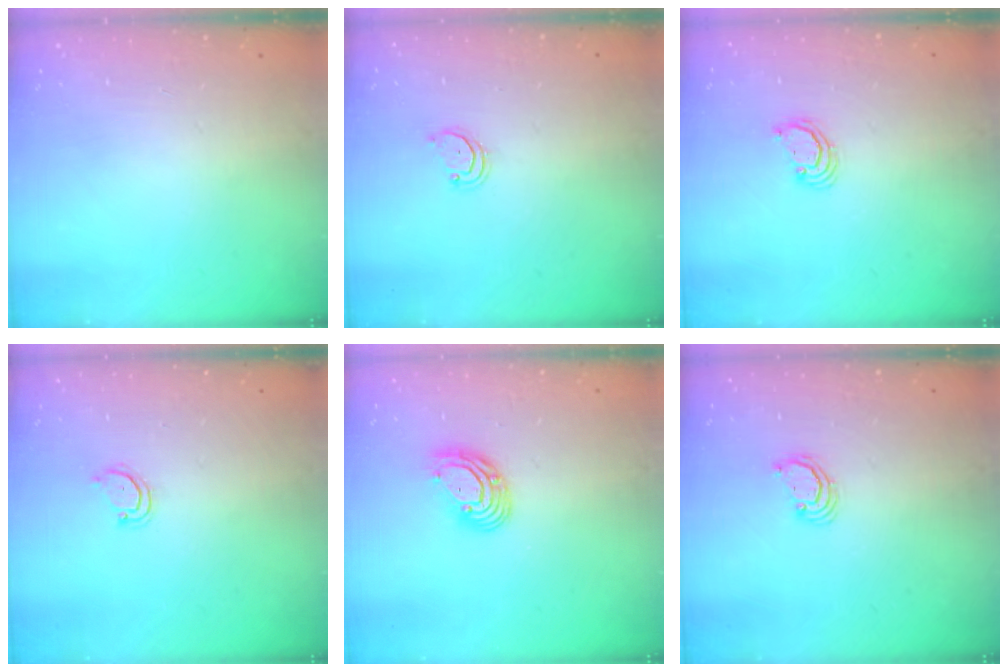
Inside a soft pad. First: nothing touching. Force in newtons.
{"total": 2.6, "press": 2.6, "slide": 0.2}
{"total": 2.3, "press": 2.3, "slide": 0.2}
{"total": 3.2, "press": 3.2, "slide": 0.2}
{"total": 10.7, "press": 10.5, "slide": 2.2}
{"total": 2.3, "press": 2.3, "slide": 0.2}